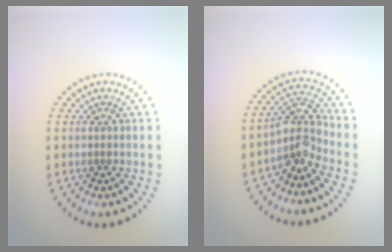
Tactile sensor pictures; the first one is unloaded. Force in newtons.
{"total": 3.2, "press": 2.5, "slide": 1.9}